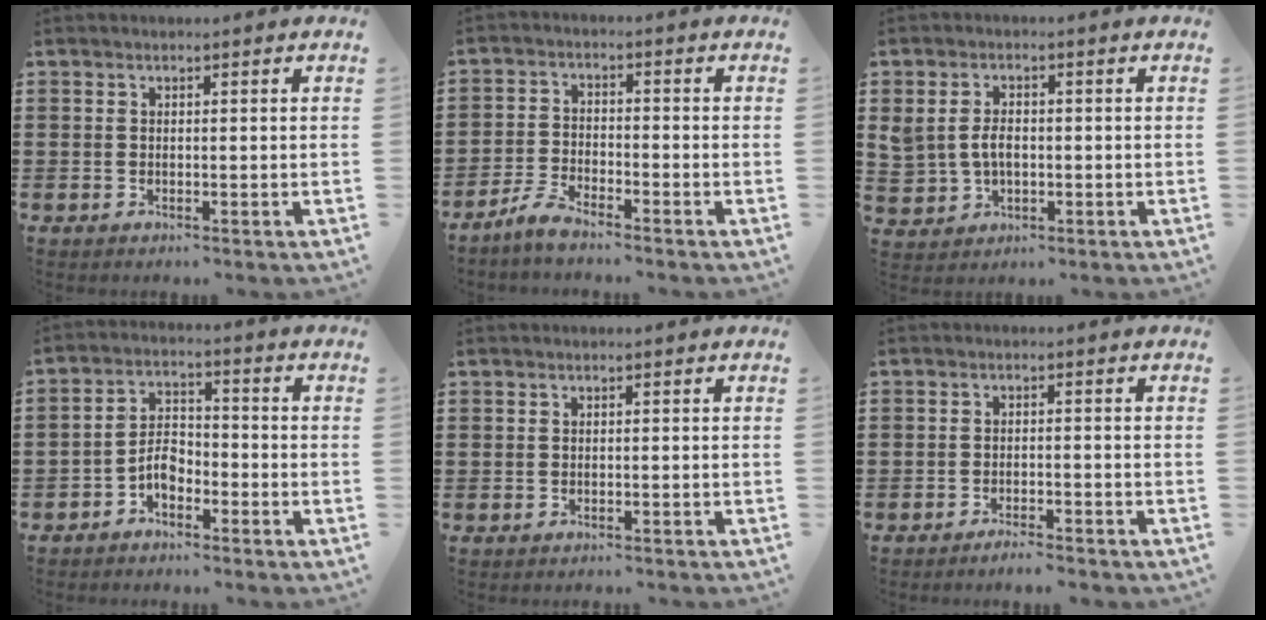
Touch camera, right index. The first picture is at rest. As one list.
[{"total": 3.8, "force": [-3.4, 0.5, 1.5], "torque": [-0.042, 0.006, -0.072]}, {"total": 3.7, "force": [0.1, 2.8, 2.5], "torque": [-0.062, 0.009, -0.002]}, {"total": 4.5, "force": [-2.5, 2.5, 2.8], "torque": [-0.064, 0.007, -0.052]}, {"total": 0.6, "force": [-0.5, 0.0, -0.1], "torque": [0.002, 0.000, -0.012]}, {"total": 2.1, "force": [-2.1, -0.1, 0.5], "torque": [-0.012, -0.001, -0.040]}]